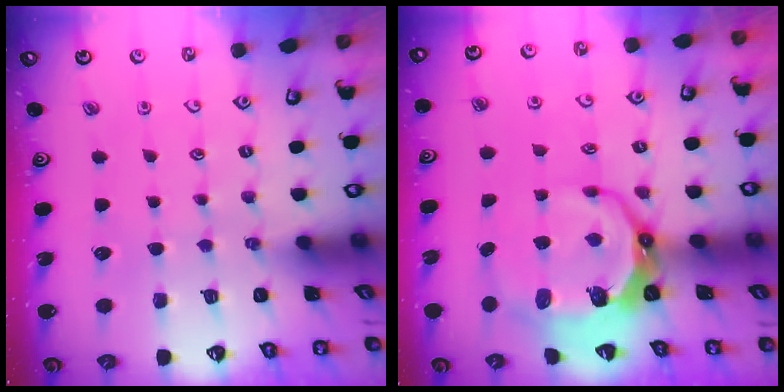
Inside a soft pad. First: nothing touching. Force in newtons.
{"total": 10.1, "press": 9.3, "slide": 4.0}